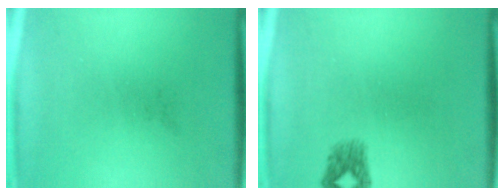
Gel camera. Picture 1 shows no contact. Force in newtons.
{"total": 1.8}